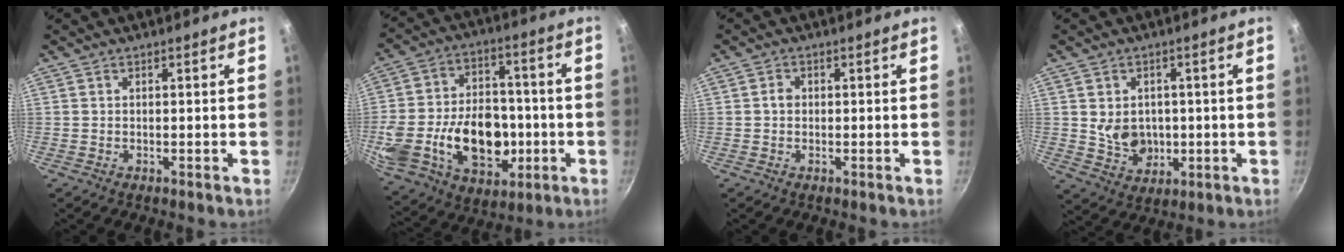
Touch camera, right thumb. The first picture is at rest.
{"total": 26.5, "force": [-4.6, 18.4, 18.5], "torque": [-0.331, 0.033, -0.060]}
{"total": 1.6, "force": [0.0, 1.4, 0.9], "torque": [-0.013, 0.008, -0.001]}
{"total": 7.5, "force": [0.0, 6.0, 4.5], "torque": [-0.053, -0.006, 0.015]}